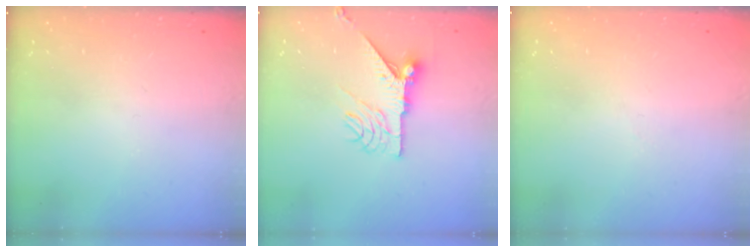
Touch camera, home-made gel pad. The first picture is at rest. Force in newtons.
{"total": 10.5, "press": 10.5, "slide": 0.4}
{"total": 1.8, "press": 1.6, "slide": 0.6}